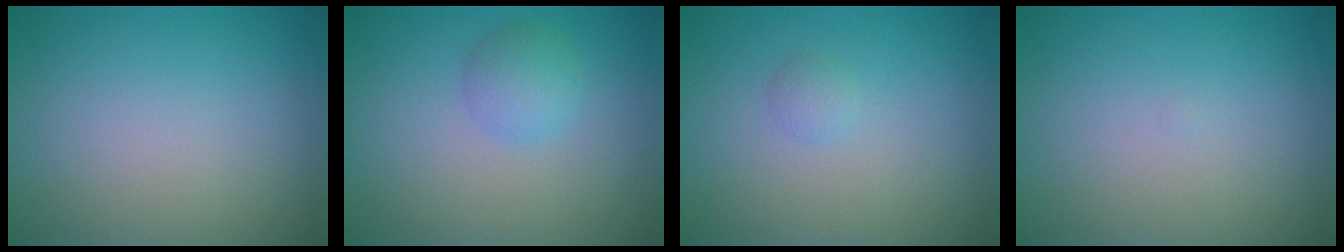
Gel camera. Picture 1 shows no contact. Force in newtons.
{"total": 2.1, "press": 2.1, "slide": 0.1}
{"total": 0.8, "press": 0.8, "slide": 0.0}
{"total": 0.0}